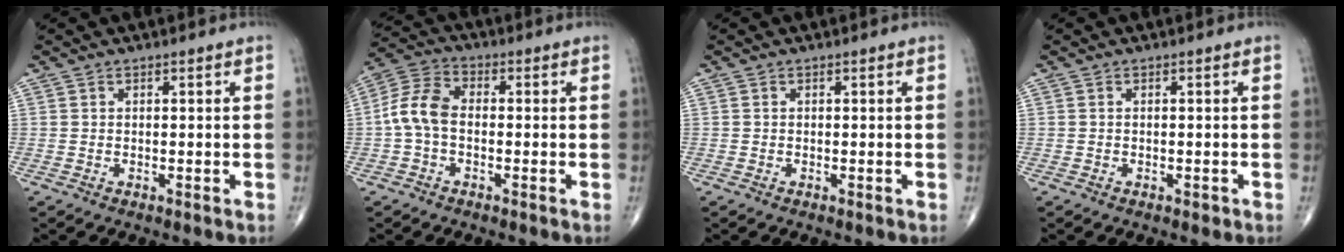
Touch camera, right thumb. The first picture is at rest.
{"total": 7.6, "force": [-0.9, 4.7, 5.9], "torque": [-0.117, 0.023, -0.030]}
{"total": 0.0}
{"total": 0.6, "force": [-0.3, 0.3, 0.4], "torque": [-0.005, -0.001, -0.005]}